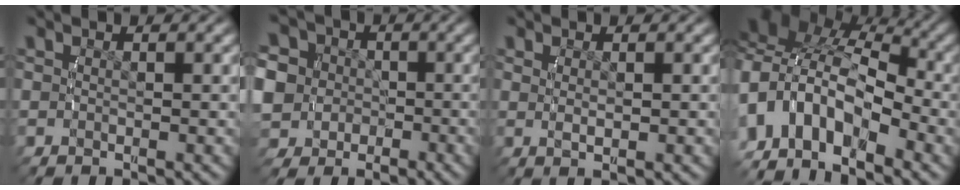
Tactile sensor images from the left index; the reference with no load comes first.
{"total": 12.8, "force": [-0.7, 11.7, 5.0], "torque": [-0.128, -0.044, -0.016]}
{"total": 1.2, "force": [0.3, -0.3, 1.1], "torque": [-0.024, -0.009, 0.015]}
{"total": 13.9, "force": [-1.1, 11.1, 8.2], "torque": [-0.178, -0.013, -0.029]}